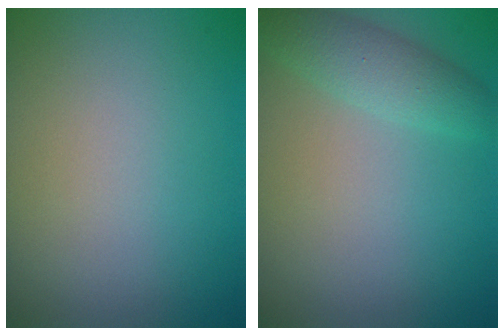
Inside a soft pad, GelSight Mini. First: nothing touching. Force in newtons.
{"total": 3.1, "press": 3.1, "slide": 0.1}